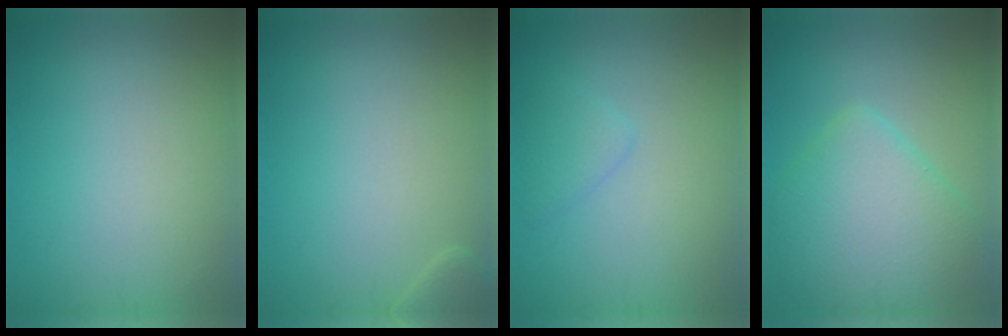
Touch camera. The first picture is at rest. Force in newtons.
{"total": 1.2, "press": 1.2, "slide": 0.2}
{"total": 1.6, "press": 1.6, "slide": 0.1}
{"total": 6.9, "press": 6.9, "slide": 0.4}